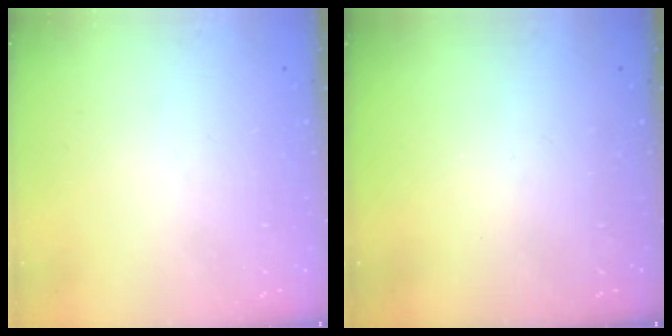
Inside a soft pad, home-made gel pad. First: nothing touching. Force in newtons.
{"total": 0.0}